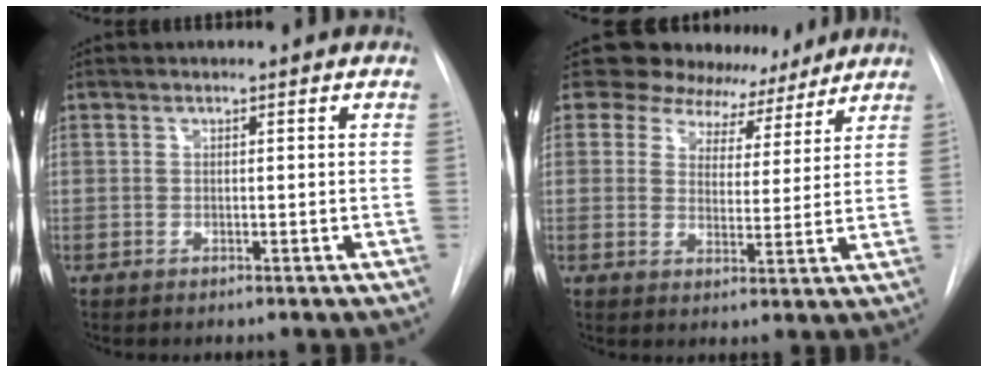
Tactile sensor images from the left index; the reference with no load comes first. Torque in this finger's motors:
{"motor_torque": [0.38, -0.36, -0.21, -0.01]}